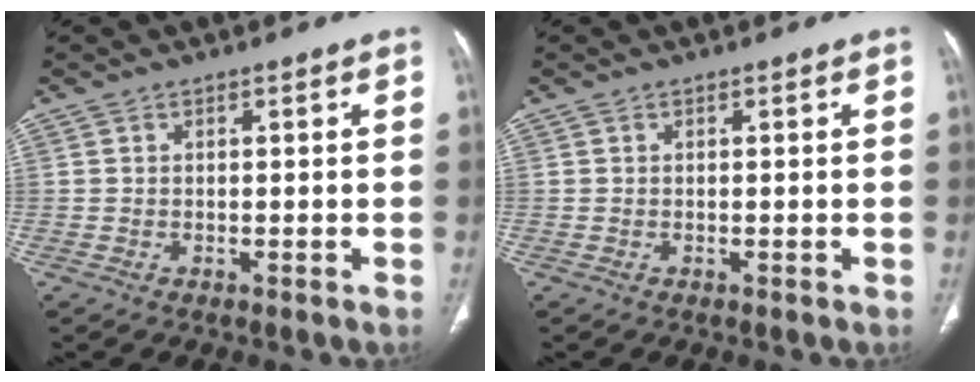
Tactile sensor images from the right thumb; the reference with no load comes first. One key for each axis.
{"total": 0.0}